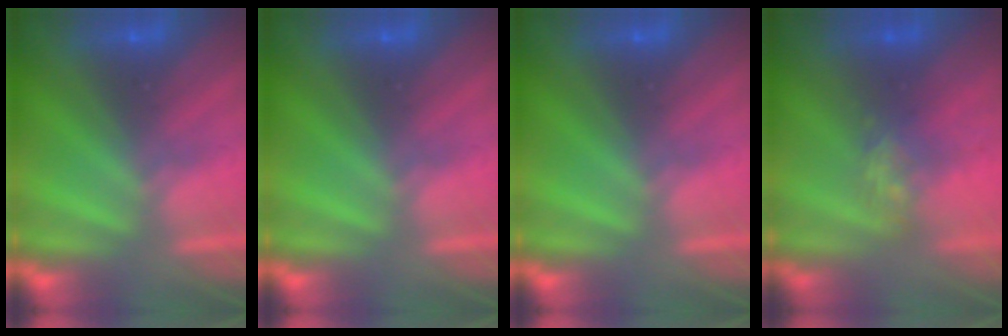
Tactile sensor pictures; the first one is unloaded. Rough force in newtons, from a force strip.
{"total": 0.0}
{"total": 0.0}
{"total": 4.4}